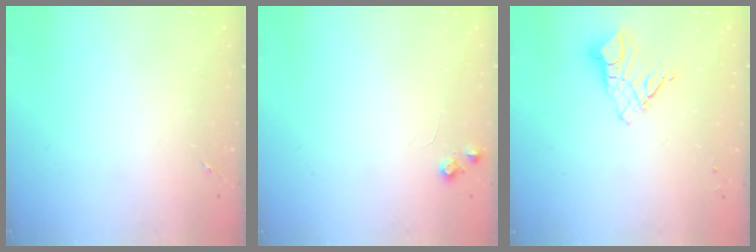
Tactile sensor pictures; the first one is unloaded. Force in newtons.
{"total": 5.7, "press": 5.6, "slide": 0.9}
{"total": 9.7, "press": 9.7, "slide": 1.1}